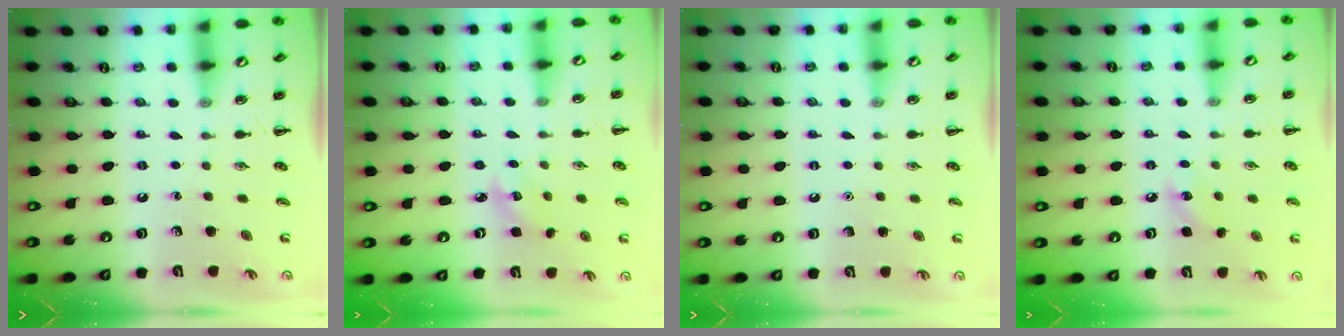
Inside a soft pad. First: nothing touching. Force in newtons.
{"total": 4.9, "press": 4.7, "slide": 1.4}
{"total": 1.6, "press": 1.6, "slide": 0.1}
{"total": 7.4, "press": 7.1, "slide": 2.1}